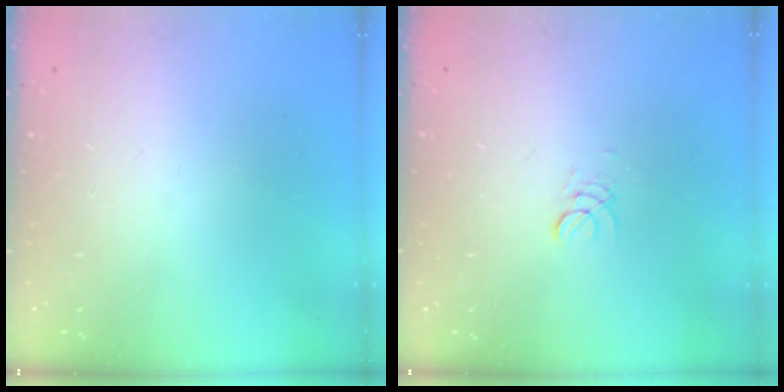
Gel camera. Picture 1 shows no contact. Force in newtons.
{"total": 2.0, "press": 2.0, "slide": 0.2}